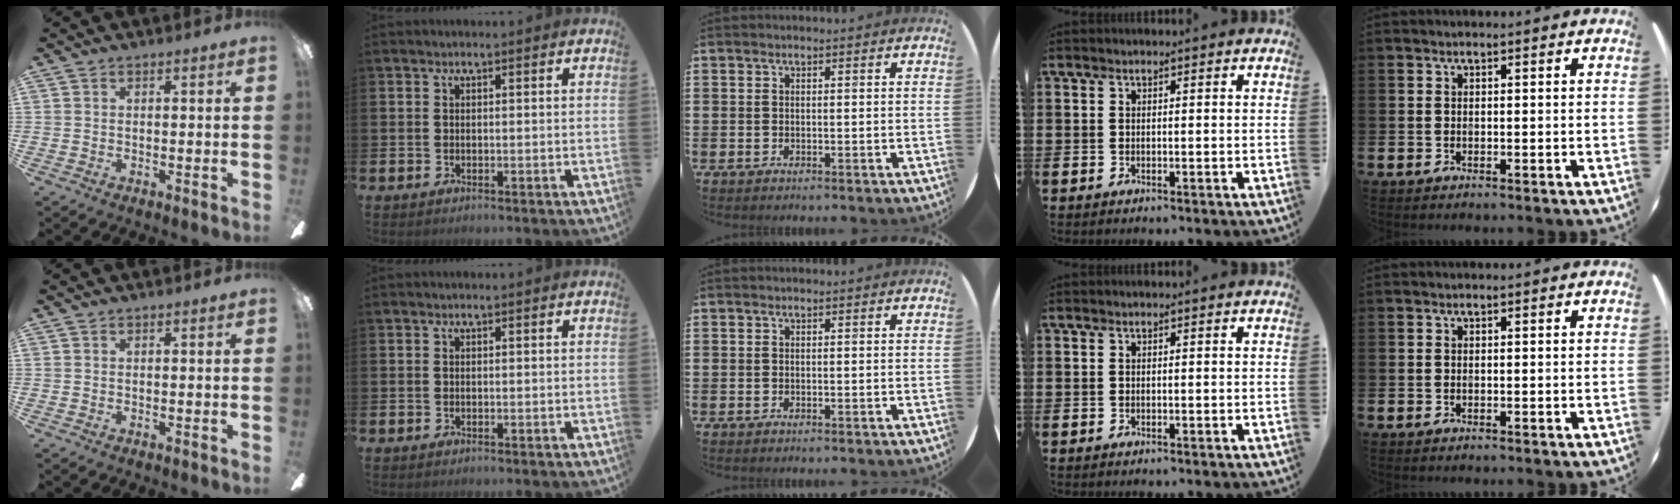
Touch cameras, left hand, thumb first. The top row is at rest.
{}